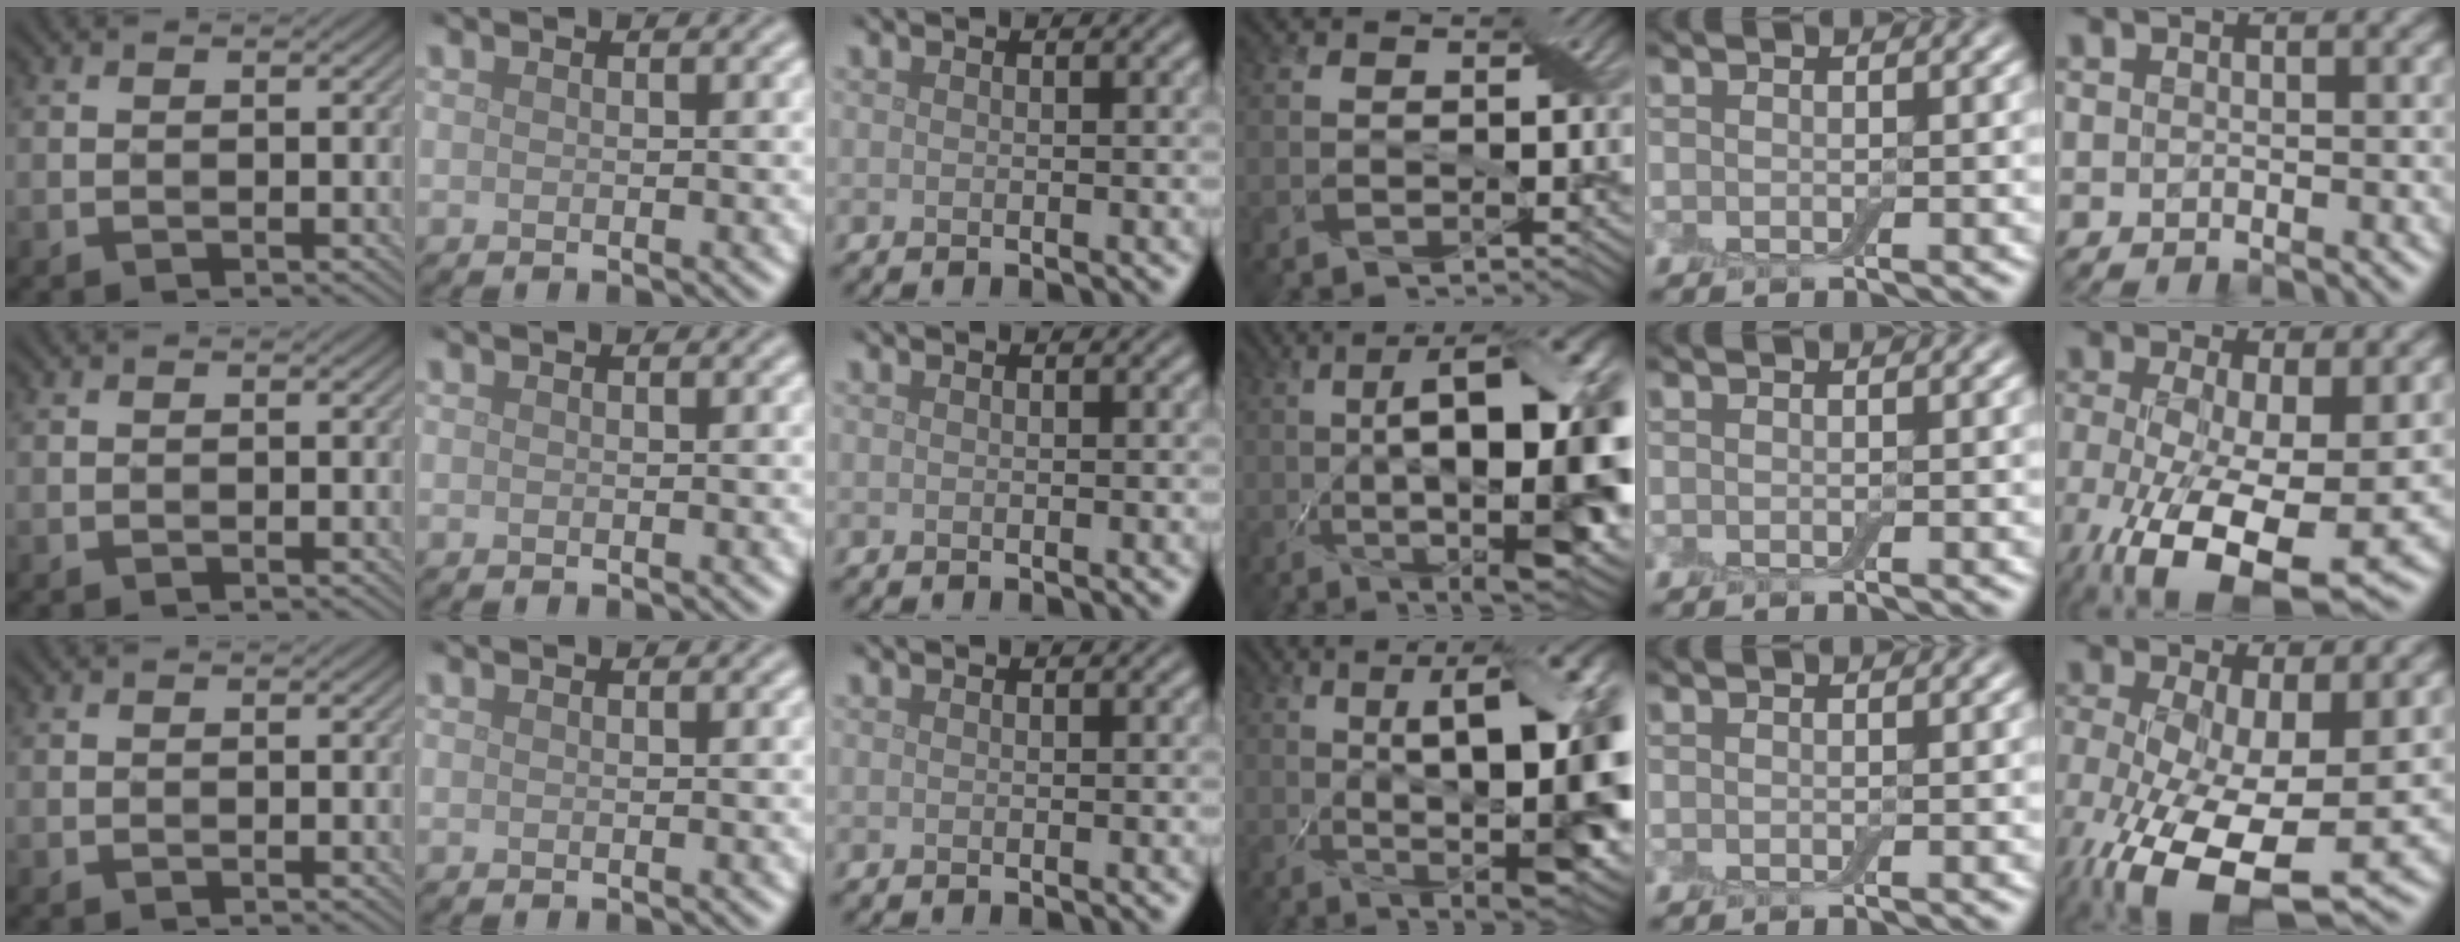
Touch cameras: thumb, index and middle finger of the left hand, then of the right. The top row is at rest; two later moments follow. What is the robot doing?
{"motion": "wrap", "object": "adhesive wrap"}